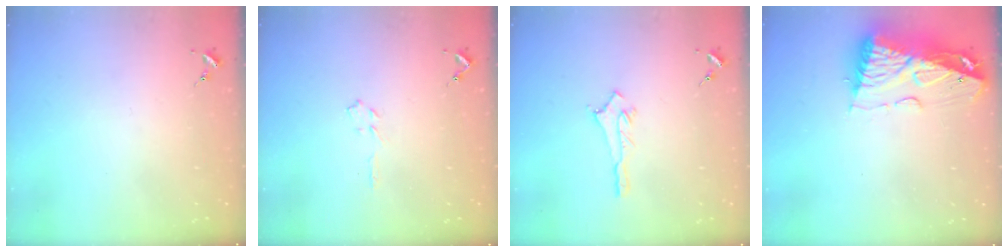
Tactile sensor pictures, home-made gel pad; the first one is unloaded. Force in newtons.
{"total": 3.2, "press": 3.1, "slide": 0.4}
{"total": 2.8, "press": 2.8, "slide": 0.3}
{"total": 12.6, "press": 12.5, "slide": 1.4}